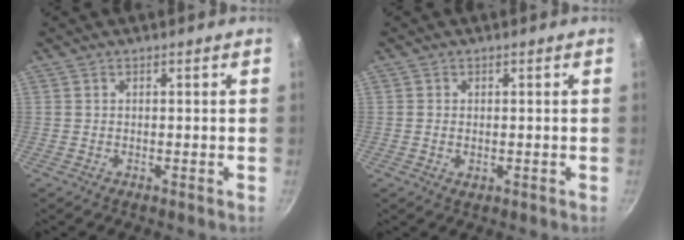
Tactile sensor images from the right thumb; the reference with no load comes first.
{"total": 1.4, "force": [-0.1, 1.0, 1.0], "torque": [-0.017, -0.002, -0.002]}